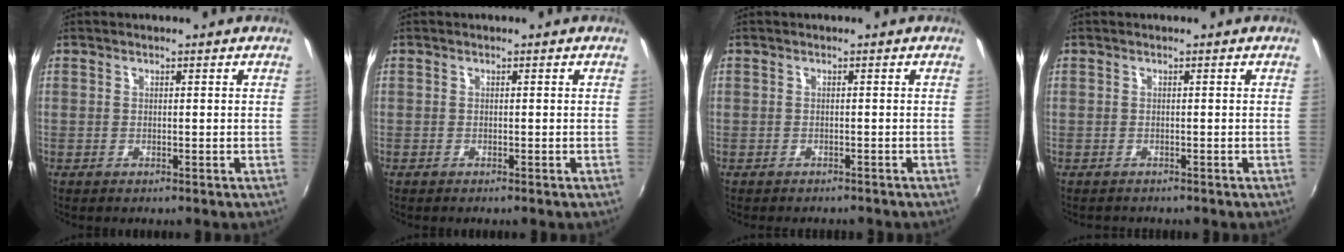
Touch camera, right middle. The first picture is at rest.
{"total": 0.0}
{"total": 1.8, "force": [-1.4, 1.2, 0.1], "torque": [-0.006, 0.003, -0.019]}
{"total": 1.0, "force": [-0.8, 0.4, -0.1], "torque": [-0.001, 0.000, -0.015]}